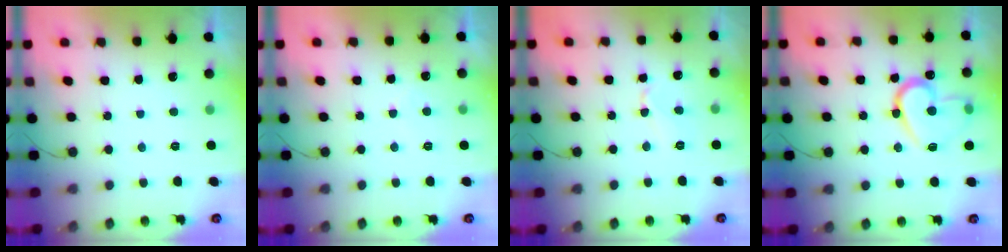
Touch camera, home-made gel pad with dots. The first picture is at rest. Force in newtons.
{"total": 4.8, "press": 4.8, "slide": 0.5}
{"total": 5.9, "press": 5.9, "slide": 0.5}
{"total": 15.4, "press": 15.3, "slide": 1.6}